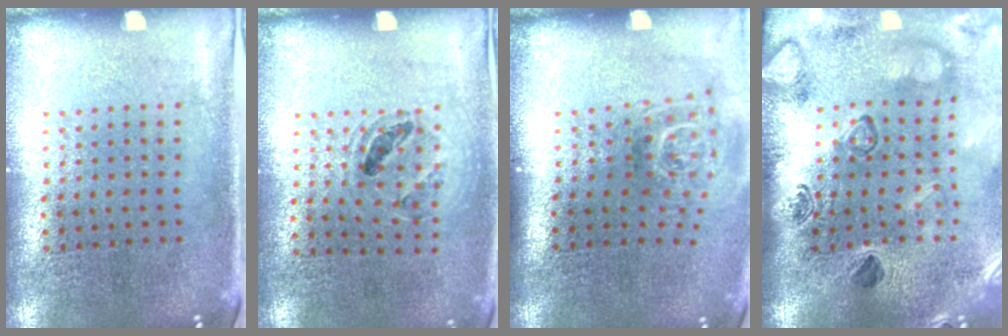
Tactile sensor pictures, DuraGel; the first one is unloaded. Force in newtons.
{"total": 0.9, "press": 0.9, "slide": 0.1}
{"total": 1.8, "press": 1.2, "slide": 1.3}
{"total": 2.8, "press": 2.3, "slide": 1.6}